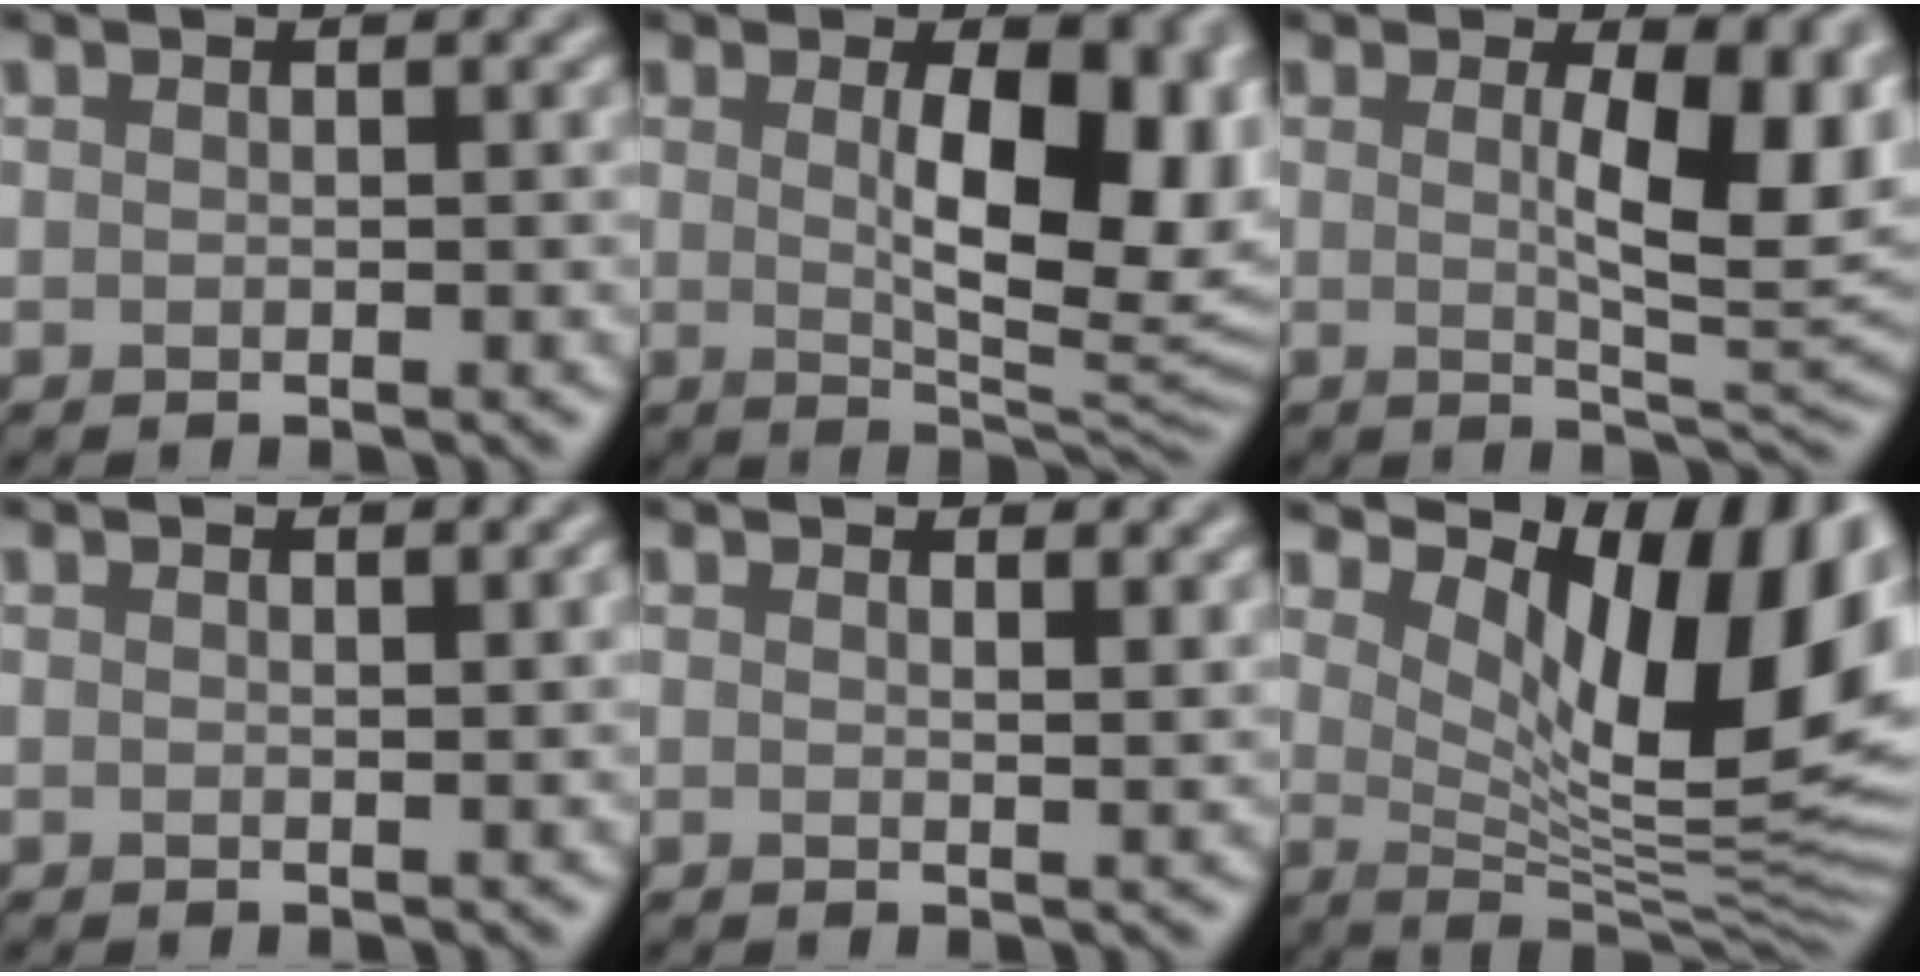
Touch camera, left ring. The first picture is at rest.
{"total": 10.9, "force": [1.5, 4.8, 9.7], "torque": [-0.118, -0.006, 0.031]}
{"total": 8.2, "force": [1.3, 2.6, 7.7], "torque": [-0.109, -0.006, 0.025]}
{"total": 0.7, "force": [0.3, 0.1, 0.7], "torque": [-0.006, 0.002, 0.004]}
{"total": 1.4, "force": [1.1, 0.4, 0.8], "torque": [-0.005, 0.000, 0.015]}
{"total": 13.5, "force": [4.6, 5.3, 11.6], "torque": [-0.149, -0.012, 0.080]}